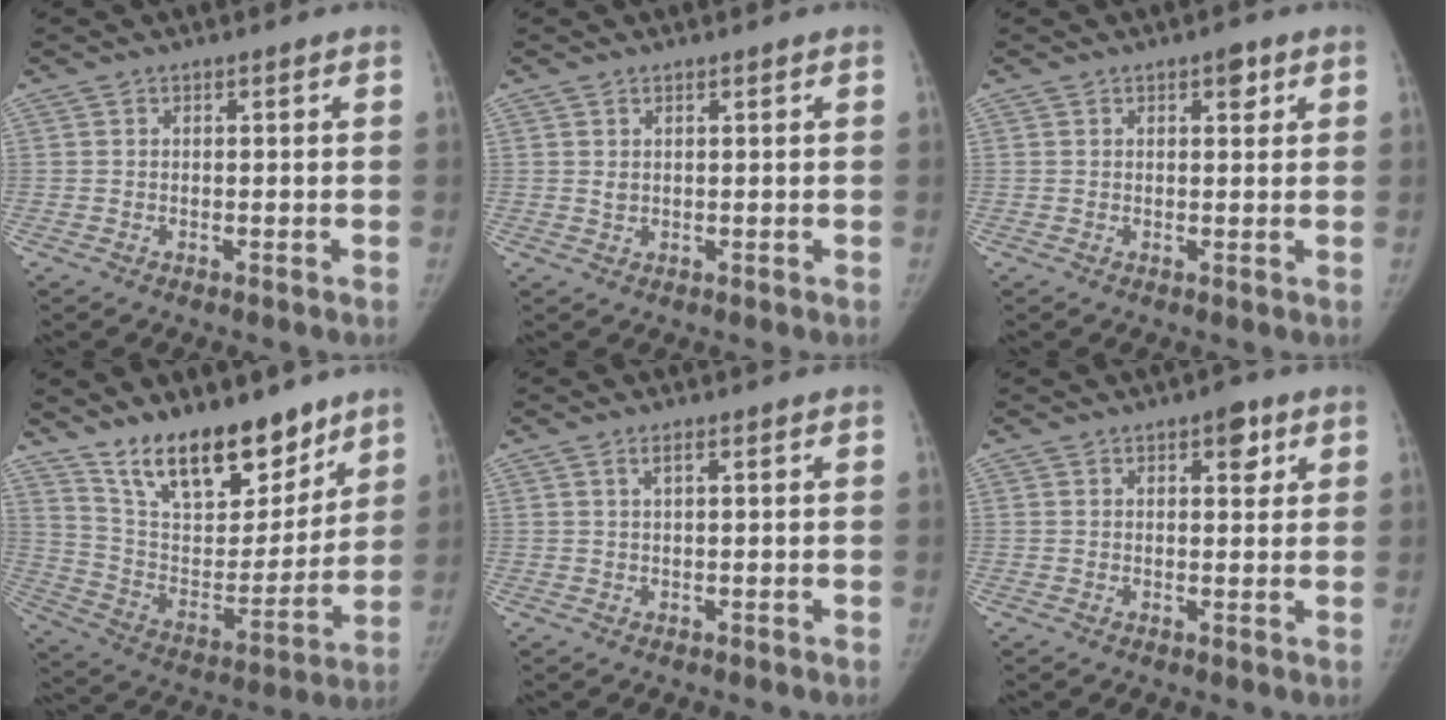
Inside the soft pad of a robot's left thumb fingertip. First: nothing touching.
{"total": 1.0, "force": [0.6, 0.6, 0.6], "torque": [-0.003, -0.008, 0.012]}
{"total": 2.4, "force": [1.4, 1.1, 1.7], "torque": [-0.012, -0.004, 0.017]}
{"total": 20.8, "force": [15.3, 8.9, 10.9], "torque": [-0.126, -0.090, 0.262]}
{"total": 1.3, "force": [0.7, 0.2, 1.1], "torque": [-0.025, 0.005, 0.014]}
{"total": 3.9, "force": [2.0, 1.9, 2.6], "torque": [-0.016, -0.006, 0.023]}